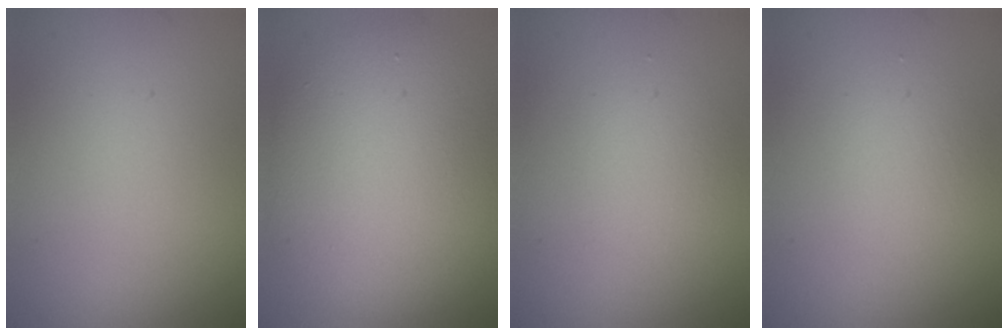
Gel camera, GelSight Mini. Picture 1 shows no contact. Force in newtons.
{"total": 10.4, "press": 10.4, "slide": 0.5}
{"total": 5.3, "press": 5.2, "slide": 0.2}
{"total": 2.1, "press": 2.1, "slide": 0.1}